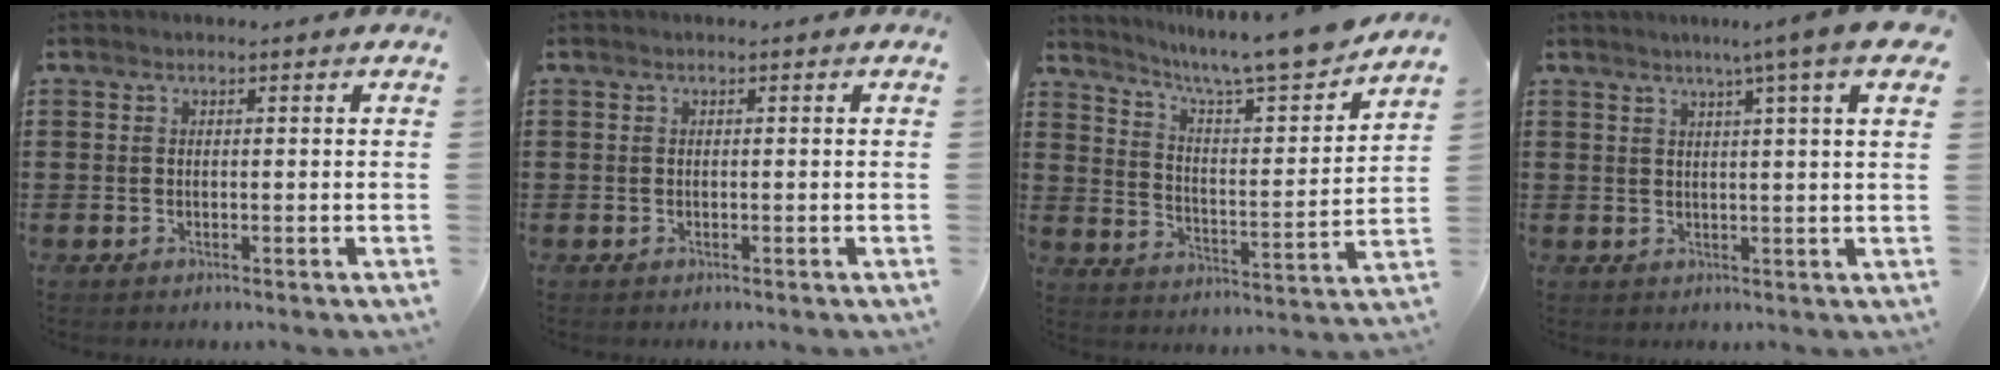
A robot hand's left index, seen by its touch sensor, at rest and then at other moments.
{"total": 0.0}
{"total": 9.9, "force": [8.9, -0.6, 4.3], "torque": [-0.103, -0.070, 0.143]}
{"total": 6.6, "force": [4.0, -0.5, 5.2], "torque": [-0.099, -0.007, 0.064]}